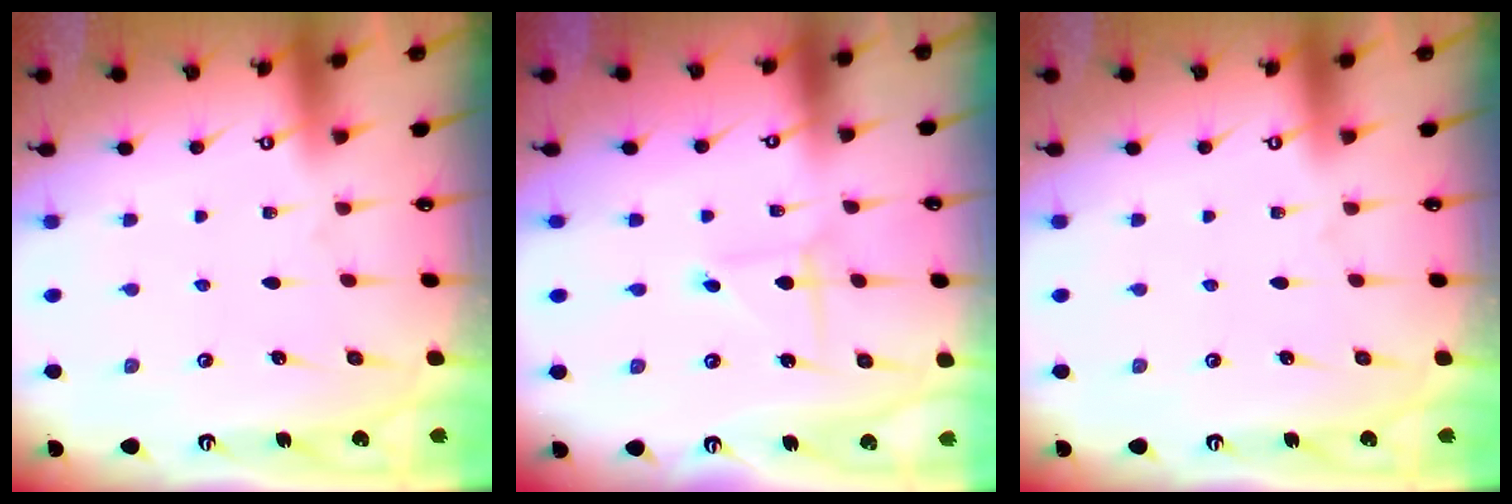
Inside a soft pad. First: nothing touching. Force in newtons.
{"total": 1.6, "press": 1.6, "slide": 0.1}
{"total": 0.0}